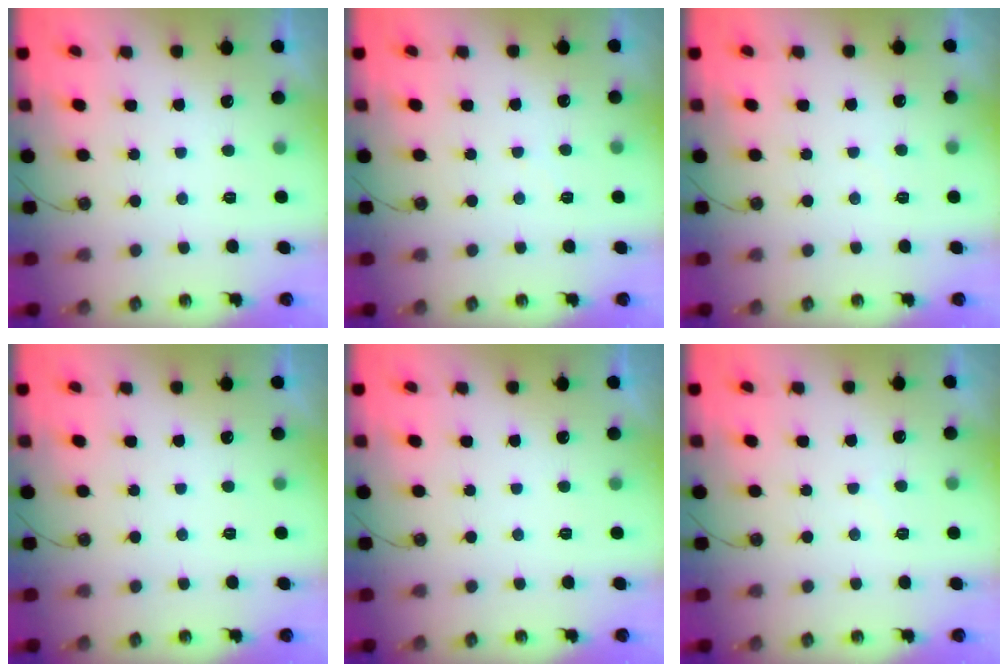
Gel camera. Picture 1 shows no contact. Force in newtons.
{"total": 4.1, "press": 4.0, "slide": 0.8}
{"total": 2.8, "press": 2.8, "slide": 0.4}
{"total": 0.0}
{"total": 0.0}
{"total": 3.6, "press": 3.6, "slide": 0.5}